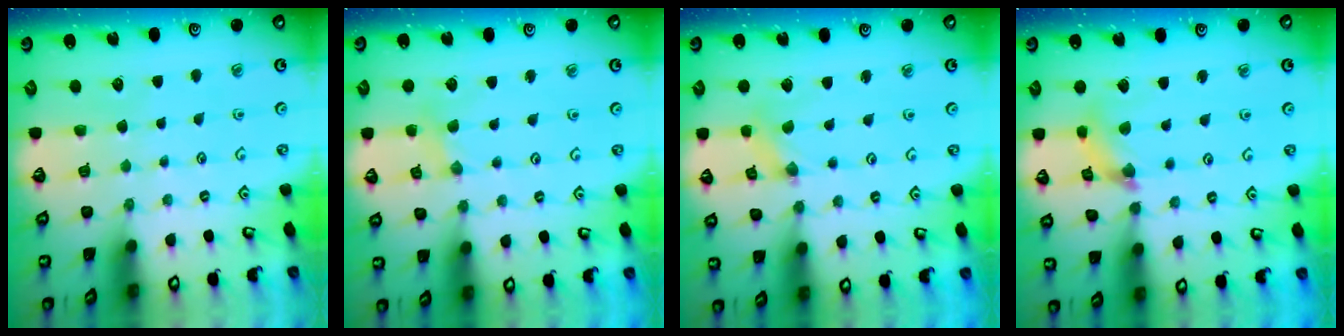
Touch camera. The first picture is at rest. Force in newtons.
{"total": 2.3, "press": 2.3, "slide": 0.3}
{"total": 0.6, "press": 0.6, "slide": 0.2}
{"total": 6.3, "press": 6.3, "slide": 0.7}